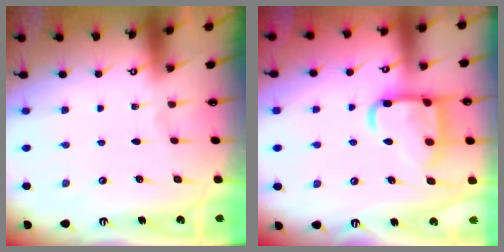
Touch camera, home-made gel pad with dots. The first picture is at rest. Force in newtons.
{"total": 15.9, "press": 15.8, "slide": 1.6}